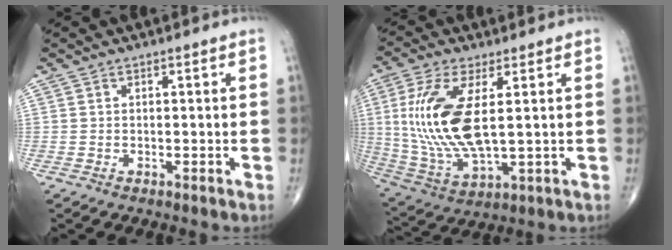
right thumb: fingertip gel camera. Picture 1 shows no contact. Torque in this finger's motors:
{"motor_torque": [-0.41, 0.87, 1.73, 0.43, 0.19]}